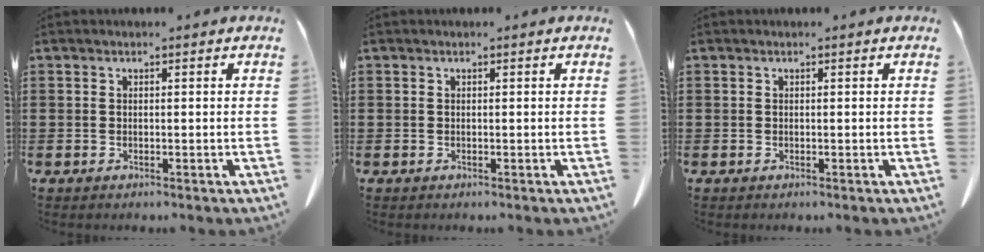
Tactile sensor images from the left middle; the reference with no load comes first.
{"total": 0.0}
{"total": 0.0}